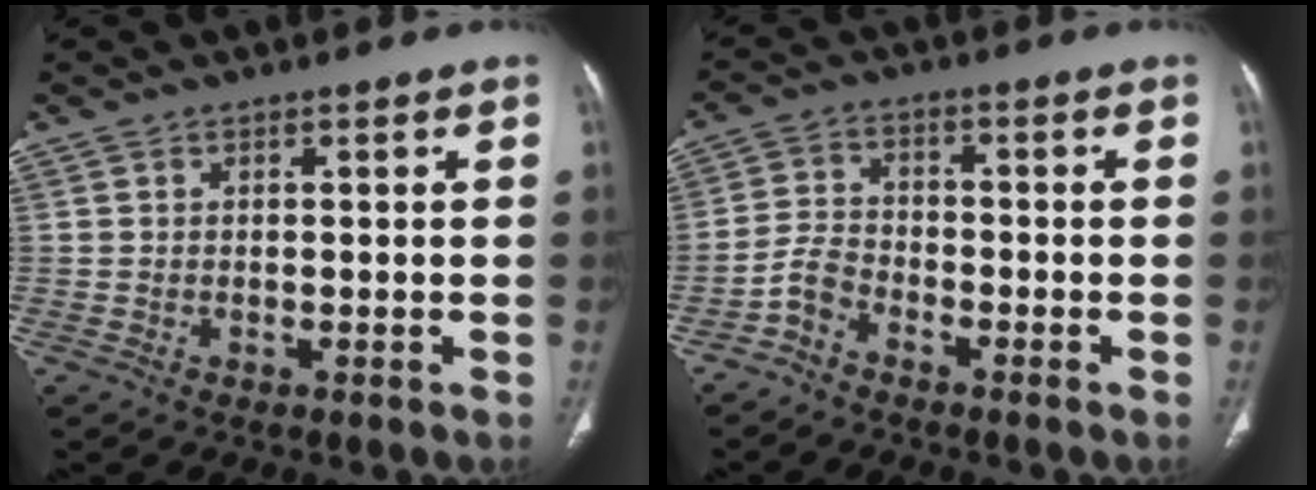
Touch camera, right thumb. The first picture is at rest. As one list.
[{"total": 4.0, "force": [-3.0, 2.0, 1.6], "torque": [-0.030, 0.022, -0.065]}]